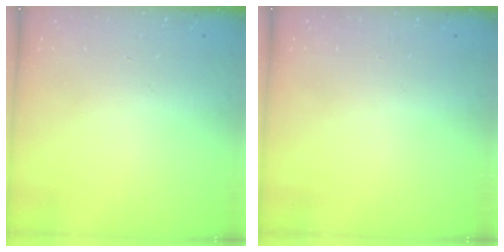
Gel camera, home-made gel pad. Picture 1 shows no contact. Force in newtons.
{"total": 0.0}